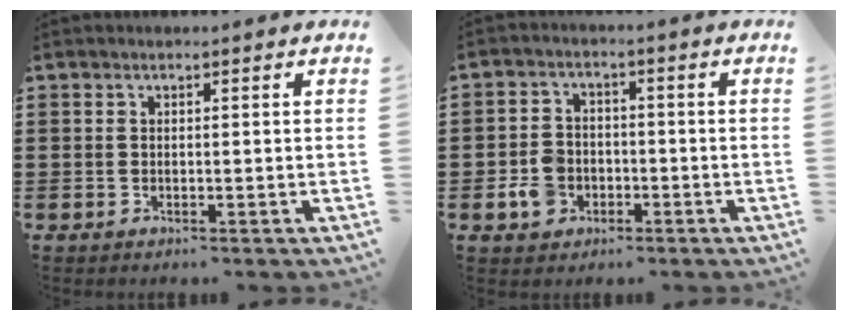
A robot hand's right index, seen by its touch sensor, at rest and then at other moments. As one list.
[{"total": 5.1, "force": [-1.8, 4.0, 2.6], "torque": [-0.061, 0.008, -0.035]}]